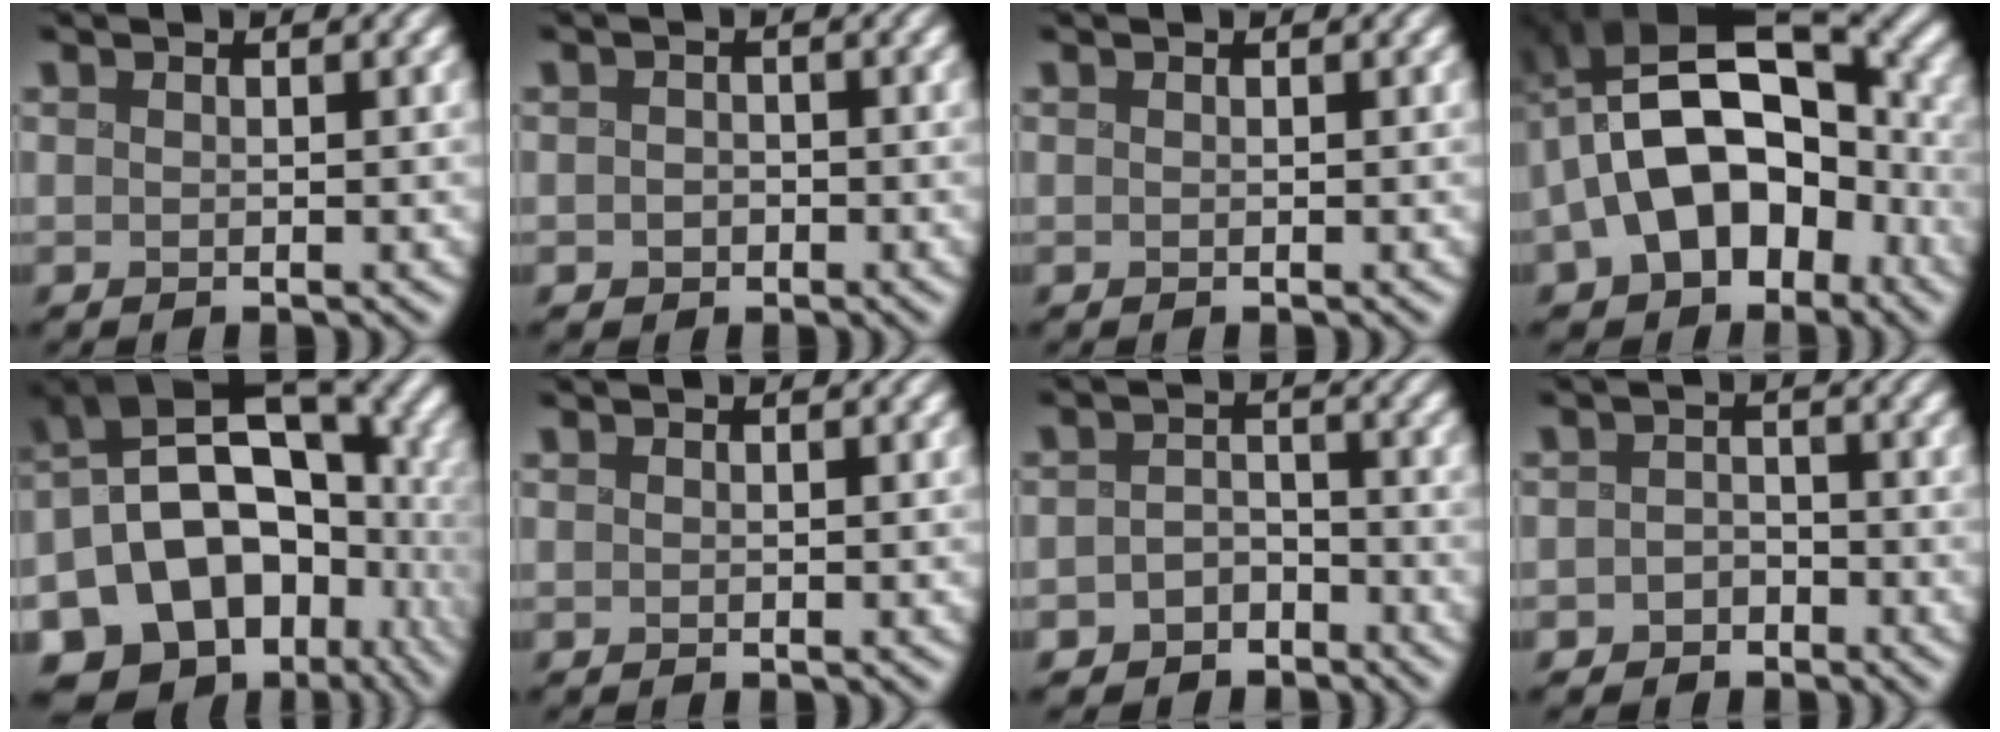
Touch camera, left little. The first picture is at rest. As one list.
[{"total": 1.3, "force": [-0.8, 1.0, 0.1], "torque": [0.002, -0.003, -0.014]}, {"total": 0.0}, {"total": 15.4, "force": [-2.7, 10.0, 11.5], "torque": [-0.180, 0.006, -0.039]}, {"total": 18.2, "force": [-5.5, 12.3, 12.2], "torque": [-0.200, 0.006, -0.071]}, {"total": 0.0}, {"total": 3.1, "force": [-2.5, 1.7, 0.5], "torque": [0.003, 0.000, -0.051]}, {"total": 2.2, "force": [-1.7, 1.3, 0.4], "torque": [0.007, -0.003, -0.035]}]